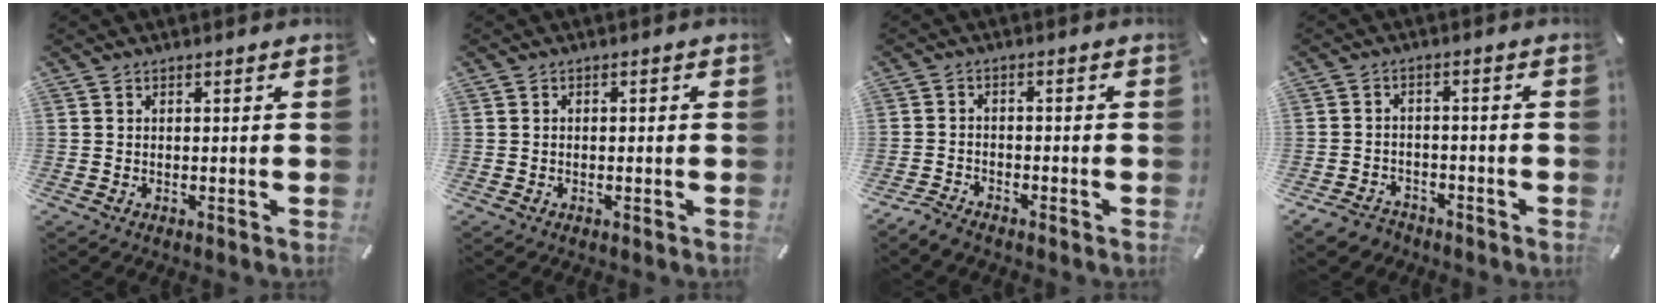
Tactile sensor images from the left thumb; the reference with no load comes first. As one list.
[{"total": 0.7, "force": [-0.5, 0.3, 0.4], "torque": [-0.008, 0.000, -0.009]}, {"total": 3.1, "force": [-2.9, 0.8, 0.8], "torque": [-0.027, 0.012, -0.060]}, {"total": 4.6, "force": [-3.5, 2.6, 1.2], "torque": [-0.028, 0.018, -0.070]}]